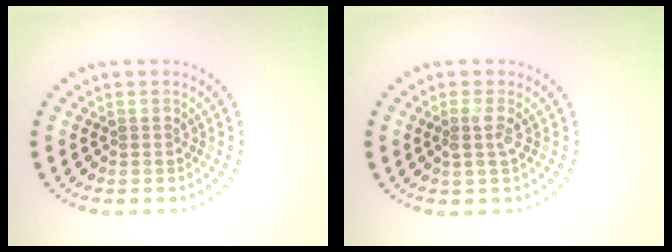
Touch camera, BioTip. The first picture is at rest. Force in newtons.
{"total": 1.3, "press": 1.1, "slide": 0.7}